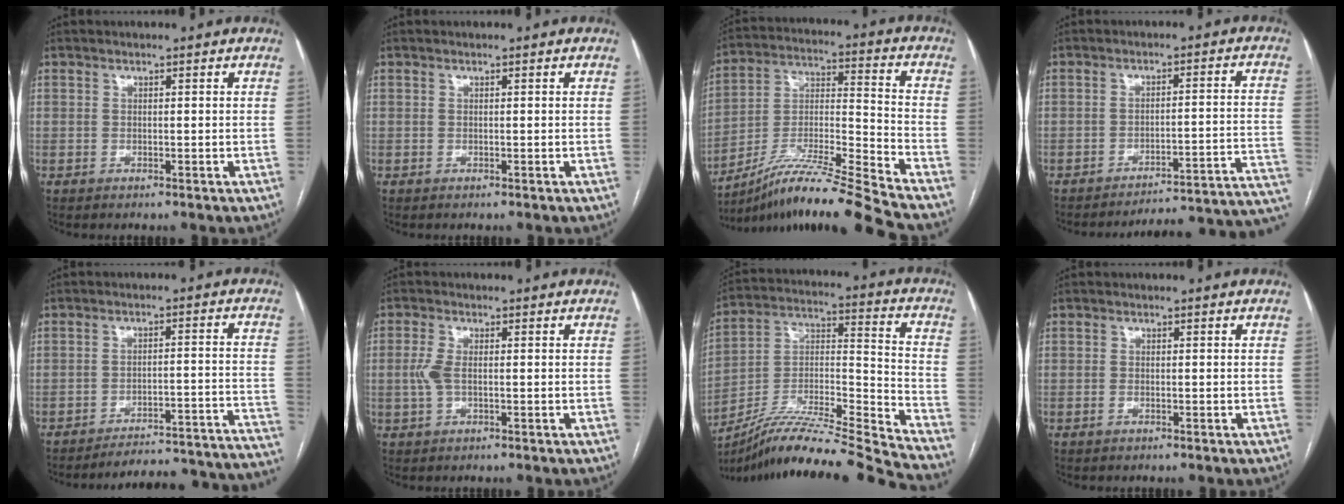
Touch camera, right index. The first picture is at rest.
{"total": 0.0}
{"total": 17.9, "force": [-15.4, -2.7, 8.6], "torque": [-0.171, -0.009, -0.280]}
{"total": 14.3, "force": [-12.1, 1.1, 7.6], "torque": [-0.052, 0.037, -0.144]}
{"total": 23.7, "force": [-22.9, 0.3, 6.1], "torque": [-0.021, -0.001, -0.280]}
{"total": 3.1, "force": [-0.2, 1.2, 2.8], "torque": [-0.077, 0.003, -0.005]}
{"total": 22.3, "force": [-19.9, -1.9, 9.9], "torque": [-0.180, -0.001, -0.344]}
{"total": 0.7, "force": [-0.4, 0.3, 0.6], "torque": [-0.013, 0.000, -0.006]}